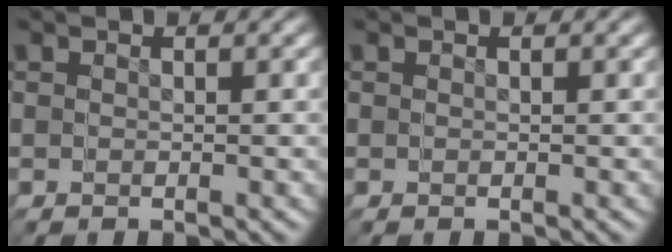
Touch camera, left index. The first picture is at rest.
{"total": 0.0}